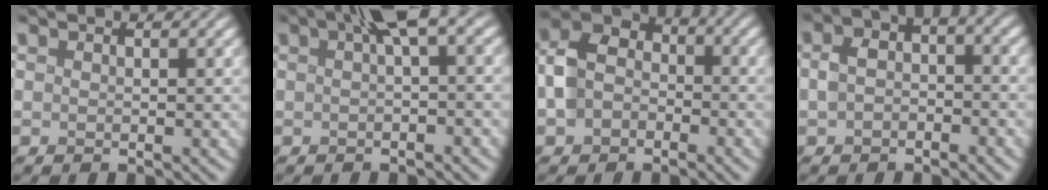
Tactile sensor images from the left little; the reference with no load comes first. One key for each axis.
{"total": 4.9, "fx": 1.4, "fy": 1.5, "fz": 4.4, "tx": -0.060, "ty": 0.022, "tz": 0.018}
{"total": 6.0, "fx": -2.2, "fy": 4.6, "fz": 3.3, "tx": -0.066, "ty": 0.013, "tz": -0.056}
{"total": 3.9, "fx": -1.0, "fy": 2.8, "fz": 2.5, "tx": -0.043, "ty": 0.009, "tz": -0.022}